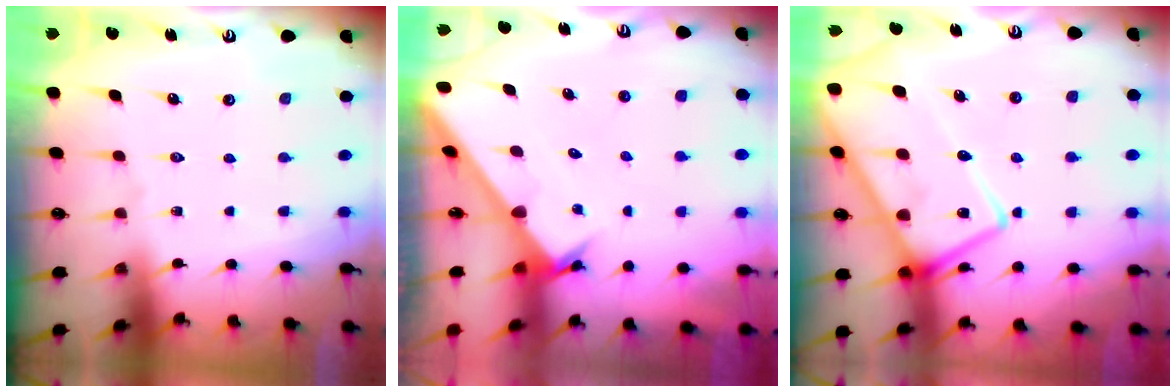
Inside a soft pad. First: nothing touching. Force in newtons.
{"total": 2.8, "press": 2.8, "slide": 0.3}
{"total": 17.5, "press": 17.4, "slide": 1.7}